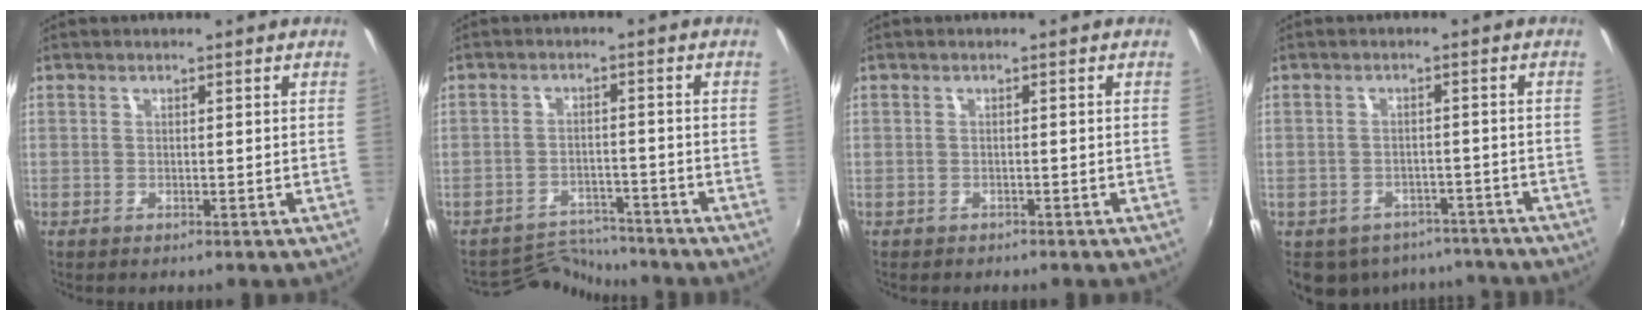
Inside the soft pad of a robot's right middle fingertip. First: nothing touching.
{"total": 6.5, "force": [-6.4, 0.6, -0.9], "torque": [-0.006, 0.009, -0.109]}
{"total": 1.1, "force": [-0.9, 0.7, 0.1], "torque": [-0.007, -0.001, -0.012]}
{"total": 12.3, "force": [-9.0, 7.3, 4.0], "torque": [-0.097, 0.005, -0.106]}